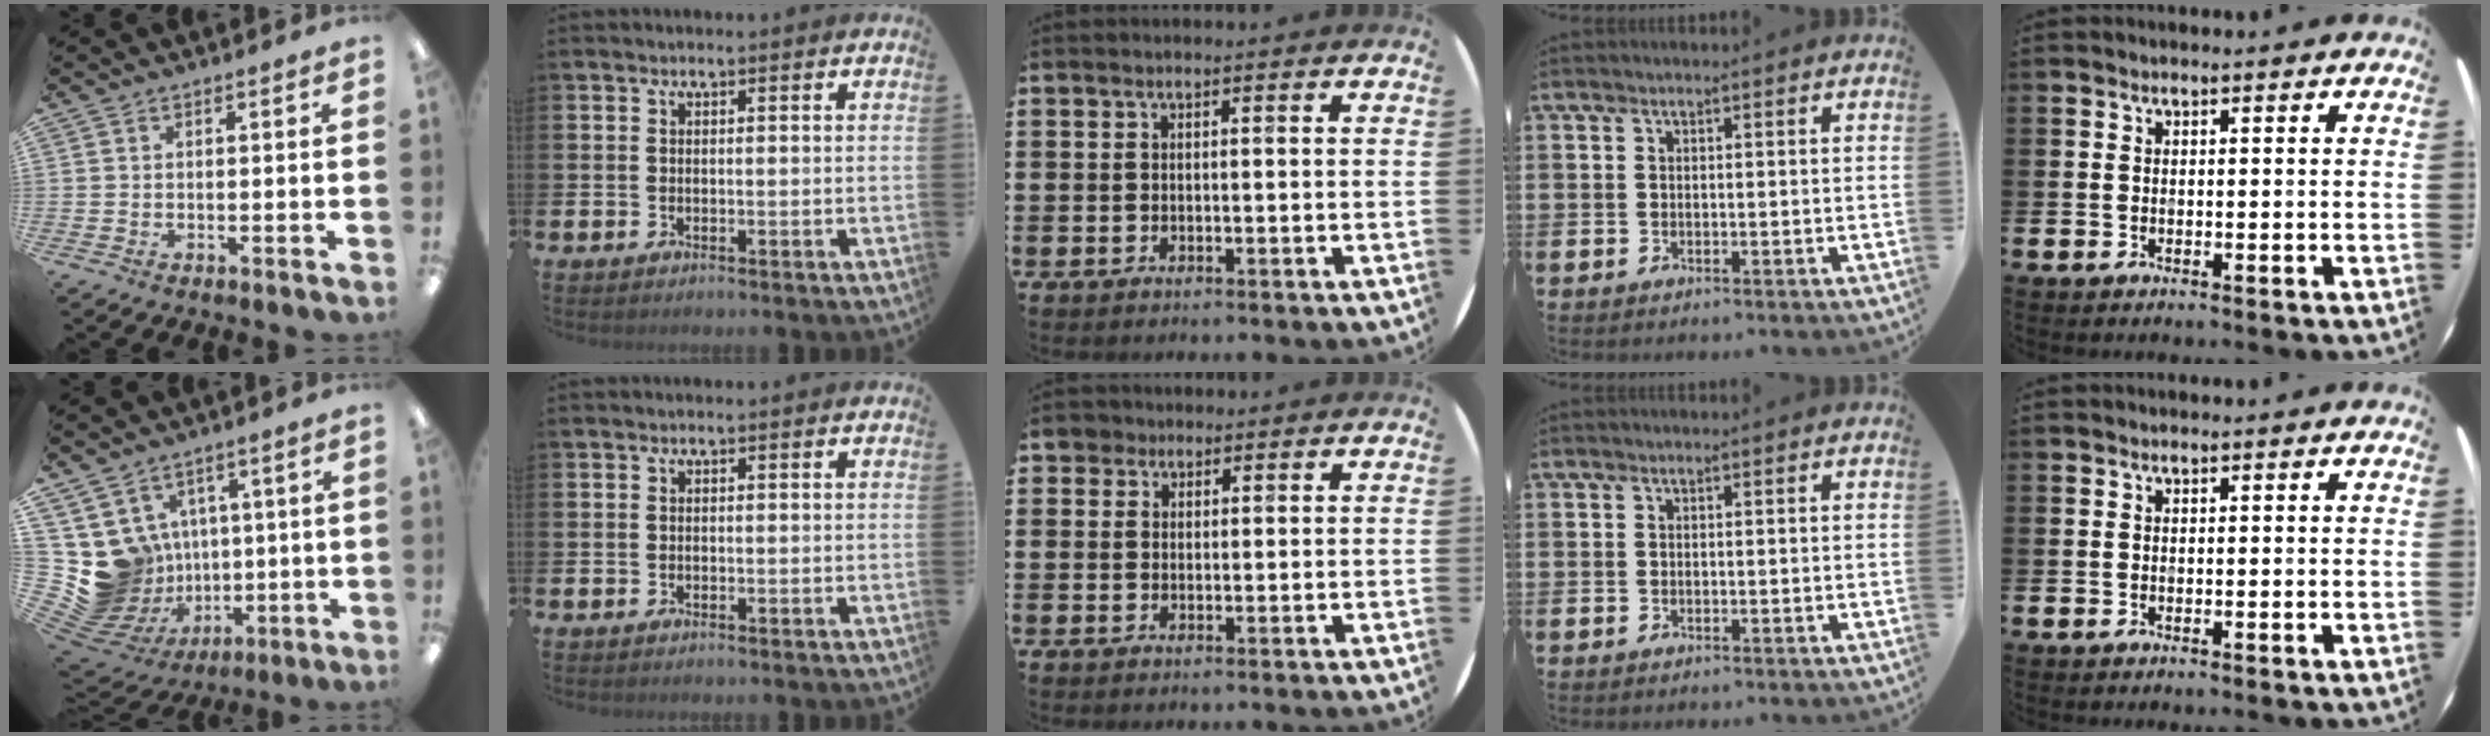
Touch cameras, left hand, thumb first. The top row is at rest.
{"thumb": {"total": 12.2, "force": [1.0, 11.8, 2.9], "torque": [-0.094, -0.032, 0.049]}, "middle": {"total": 2.3, "force": [1.8, 1.5, 0.3], "torque": [-0.004, 0.005, 0.033]}}